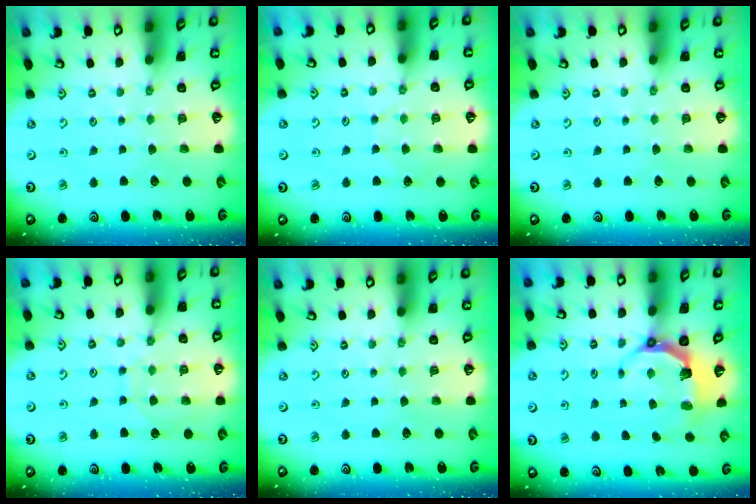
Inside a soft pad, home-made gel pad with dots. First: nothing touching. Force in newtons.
{"total": 4.7, "press": 4.7, "slide": 0.5}
{"total": 0.0}
{"total": 8.4, "press": 8.4, "slide": 0.7}
{"total": 0.0}
{"total": 5.5, "press": 3.9, "slide": 3.8}